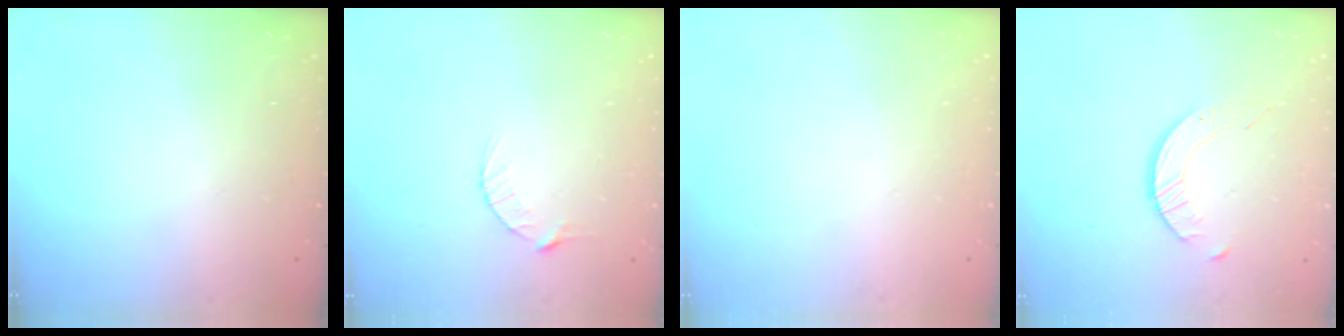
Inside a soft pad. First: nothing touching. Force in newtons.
{"total": 2.9, "press": 2.9, "slide": 0.4}
{"total": 0.0}
{"total": 3.5, "press": 3.5, "slide": 0.3}